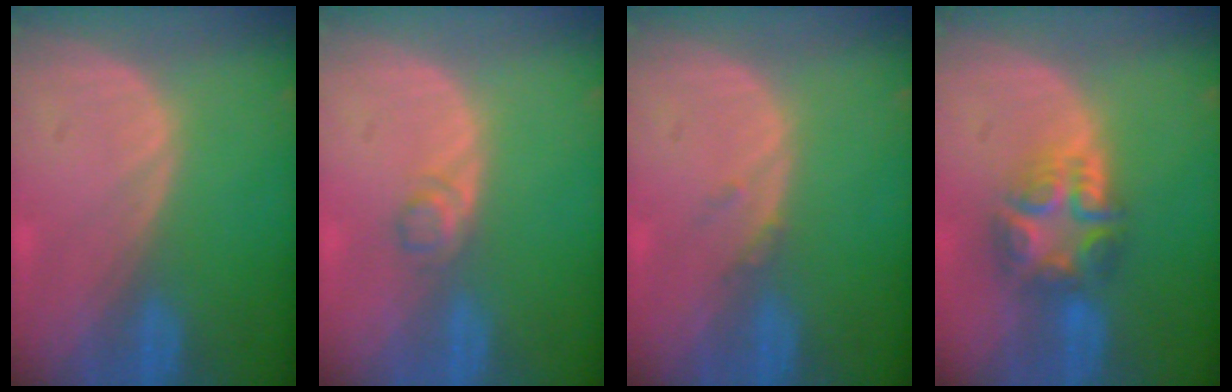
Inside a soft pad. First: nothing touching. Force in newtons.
{"total": 1.9, "press": 1.8, "slide": 0.2}
{"total": 1.0, "press": 1.0, "slide": 0.2}
{"total": 7.9, "press": 6.7, "slide": 4.2}